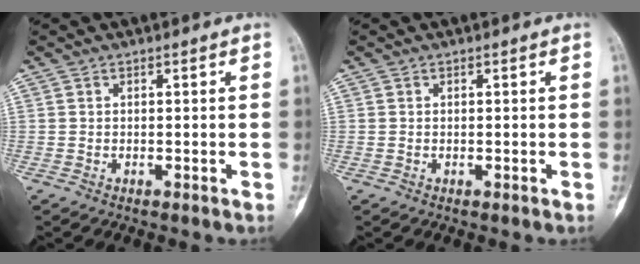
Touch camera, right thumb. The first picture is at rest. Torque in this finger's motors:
{"motor_torque": [-0.70, -0.56, -0.38, -0.20, 0.00]}